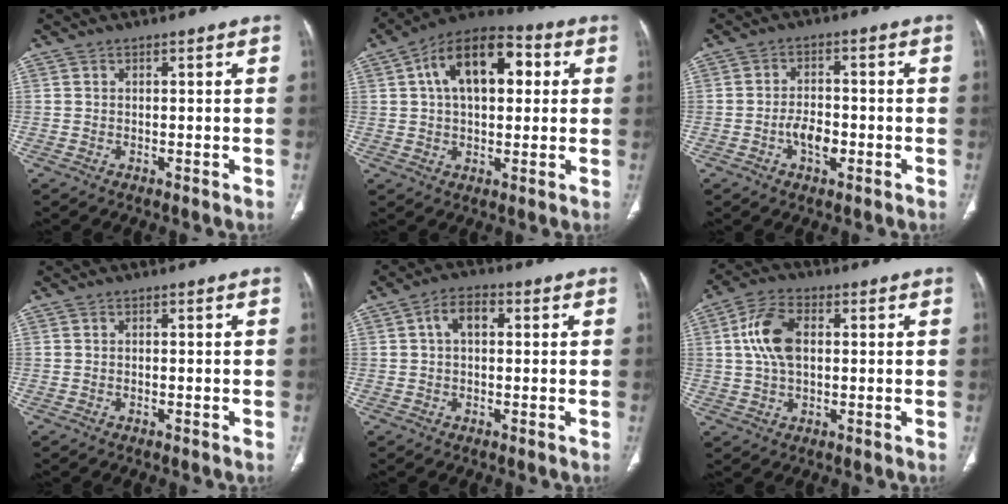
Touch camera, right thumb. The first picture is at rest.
{"total": 16.0, "force": [4.0, 9.0, 12.6], "torque": [-0.173, 0.021, 0.057]}
{"total": 5.0, "force": [-1.8, 2.8, 3.8], "torque": [-0.054, 0.012, -0.032]}
{"total": 0.0}
{"total": 4.8, "force": [0.9, 2.9, 3.8], "torque": [-0.060, 0.016, 0.009]}
{"total": 9.1, "force": [1.4, 5.3, 7.2], "torque": [-0.147, 0.013, 0.026]}